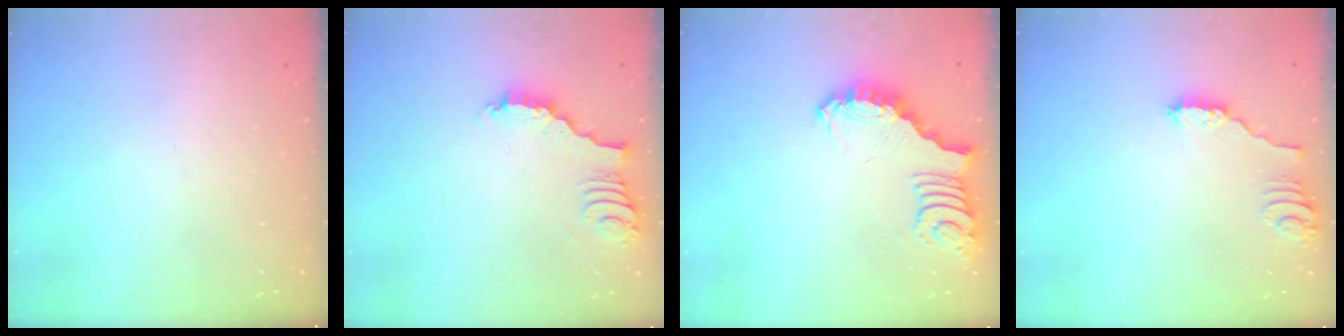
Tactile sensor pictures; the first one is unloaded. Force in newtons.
{"total": 3.4, "press": 3.4, "slide": 0.2}
{"total": 3.4, "press": 3.3, "slide": 0.8}
{"total": 2.3, "press": 2.3, "slide": 0.2}